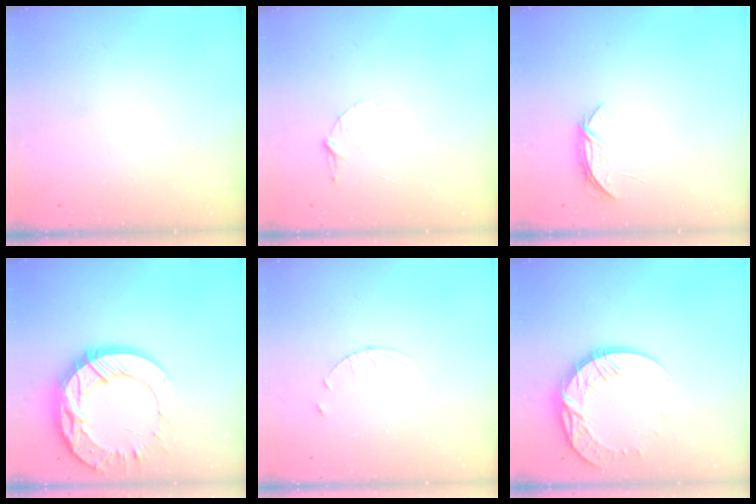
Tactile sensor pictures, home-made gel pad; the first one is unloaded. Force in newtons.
{"total": 4.7, "press": 4.7, "slide": 0.5}
{"total": 4.4, "press": 4.3, "slide": 0.5}
{"total": 25.1, "press": 25.0, "slide": 2.3}
{"total": 3.0, "press": 2.9, "slide": 0.4}
{"total": 14.4, "press": 14.4, "slide": 1.4}